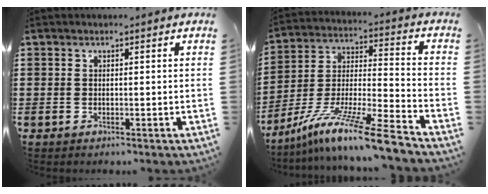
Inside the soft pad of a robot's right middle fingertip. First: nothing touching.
{"total": 12.5, "force": [-9.9, -0.4, 7.7], "torque": [-0.137, 0.006, -0.190]}